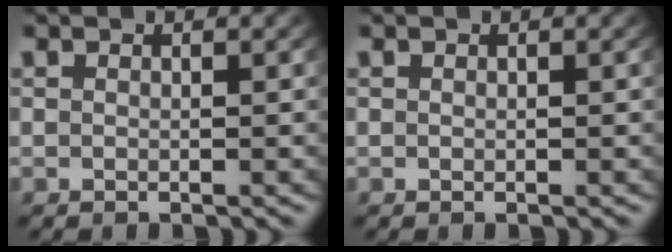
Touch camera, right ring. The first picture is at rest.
{"total": 0.0}